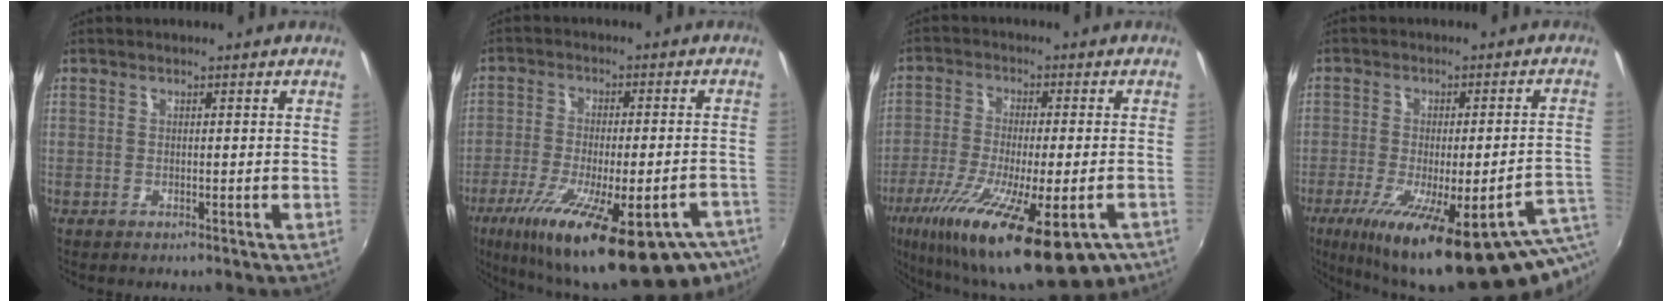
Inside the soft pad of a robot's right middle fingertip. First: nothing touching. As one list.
[{"total": 27.4, "force": [-19.2, 7.5, 18.0], "torque": [-0.310, -0.067, -0.272]}, {"total": 22.2, "force": [-14.4, 5.2, 16.1], "torque": [-0.300, -0.079, -0.232]}, {"total": 24.8, "force": [-15.2, 4.6, 19.0], "torque": [-0.266, -0.065, -0.205]}]